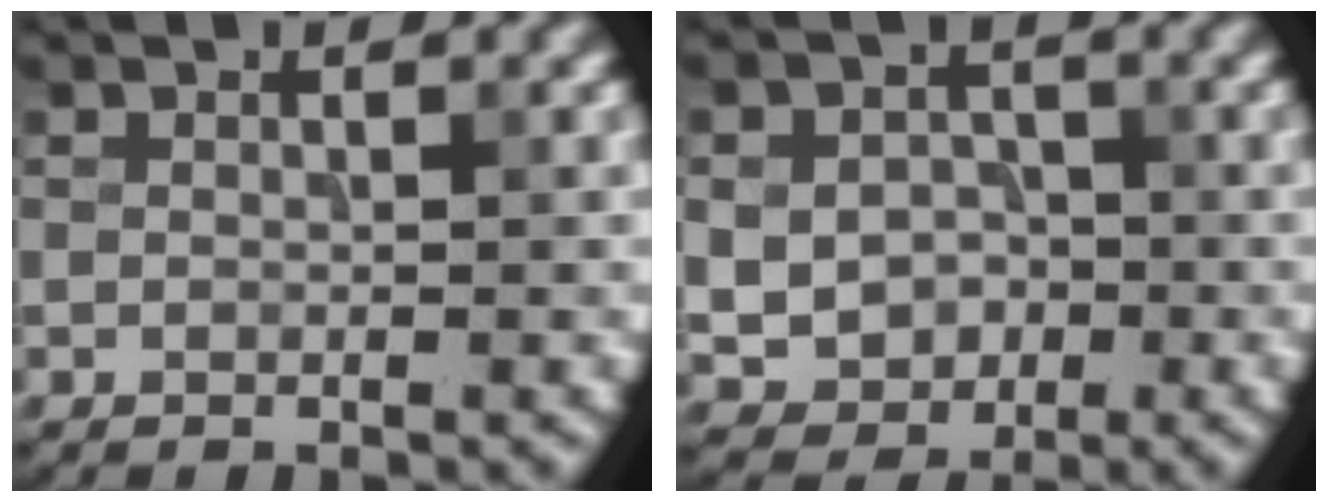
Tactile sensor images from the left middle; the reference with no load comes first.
{"total": 4.7, "force": [-0.7, 4.0, 2.4], "torque": [-0.034, -0.007, -0.022]}